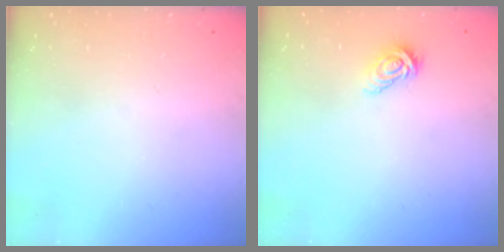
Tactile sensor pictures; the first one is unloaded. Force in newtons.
{"total": 7.2, "press": 7.1, "slide": 0.3}